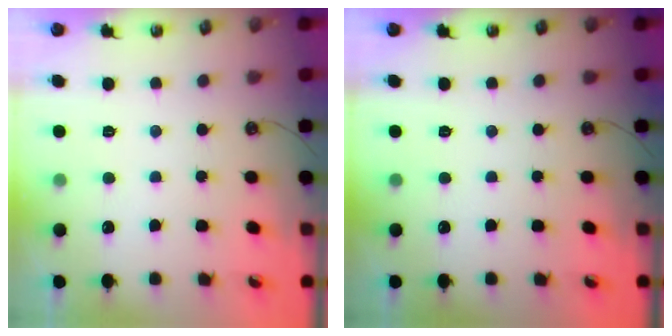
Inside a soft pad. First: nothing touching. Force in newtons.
{"total": 0.0}